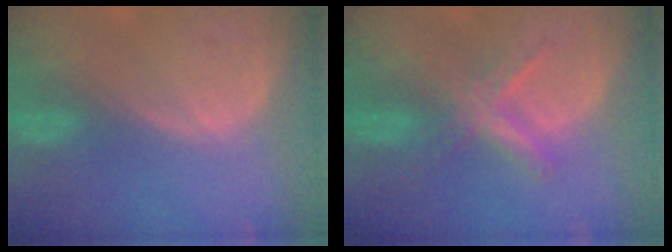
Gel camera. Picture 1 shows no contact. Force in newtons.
{"total": 5.6, "press": 5.5, "slide": 1.2}